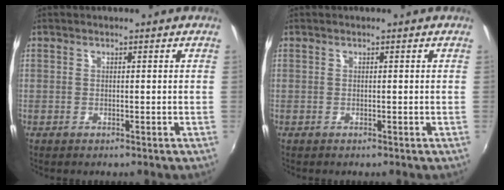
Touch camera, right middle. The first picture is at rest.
{"total": 0.0}